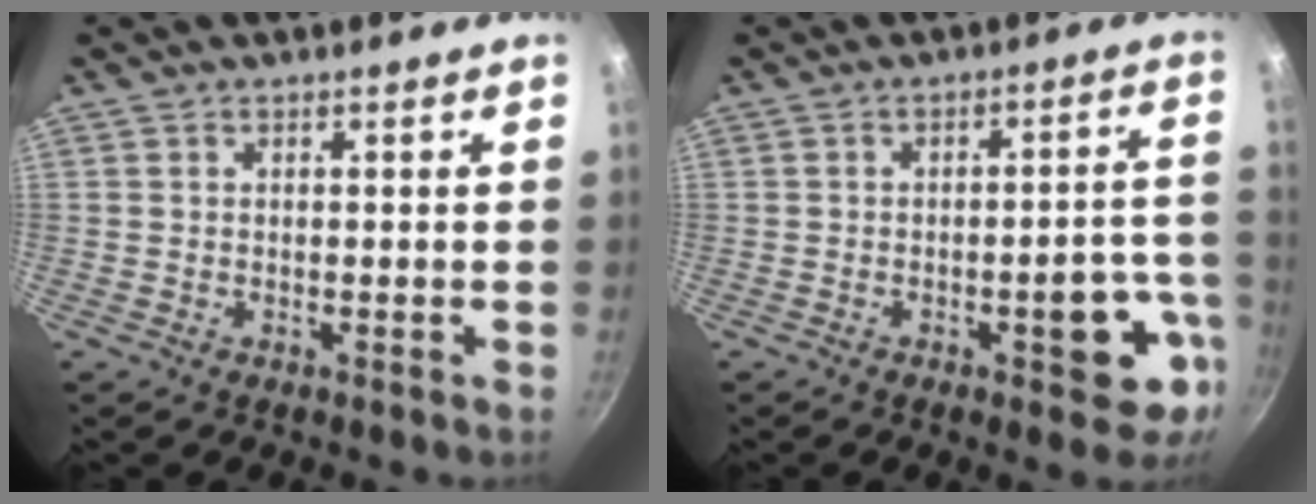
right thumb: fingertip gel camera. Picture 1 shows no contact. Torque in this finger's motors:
{"motor_torque": [1.13, 0.95, 0.88, -0.35, 0.06]}